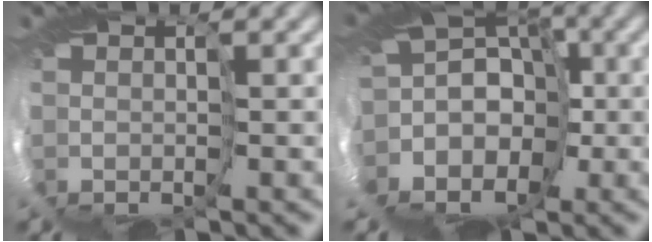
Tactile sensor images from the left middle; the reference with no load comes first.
{"total": 8.4, "force": [-4.1, 6.2, 3.9], "torque": [-0.092, 0.028, -0.082]}